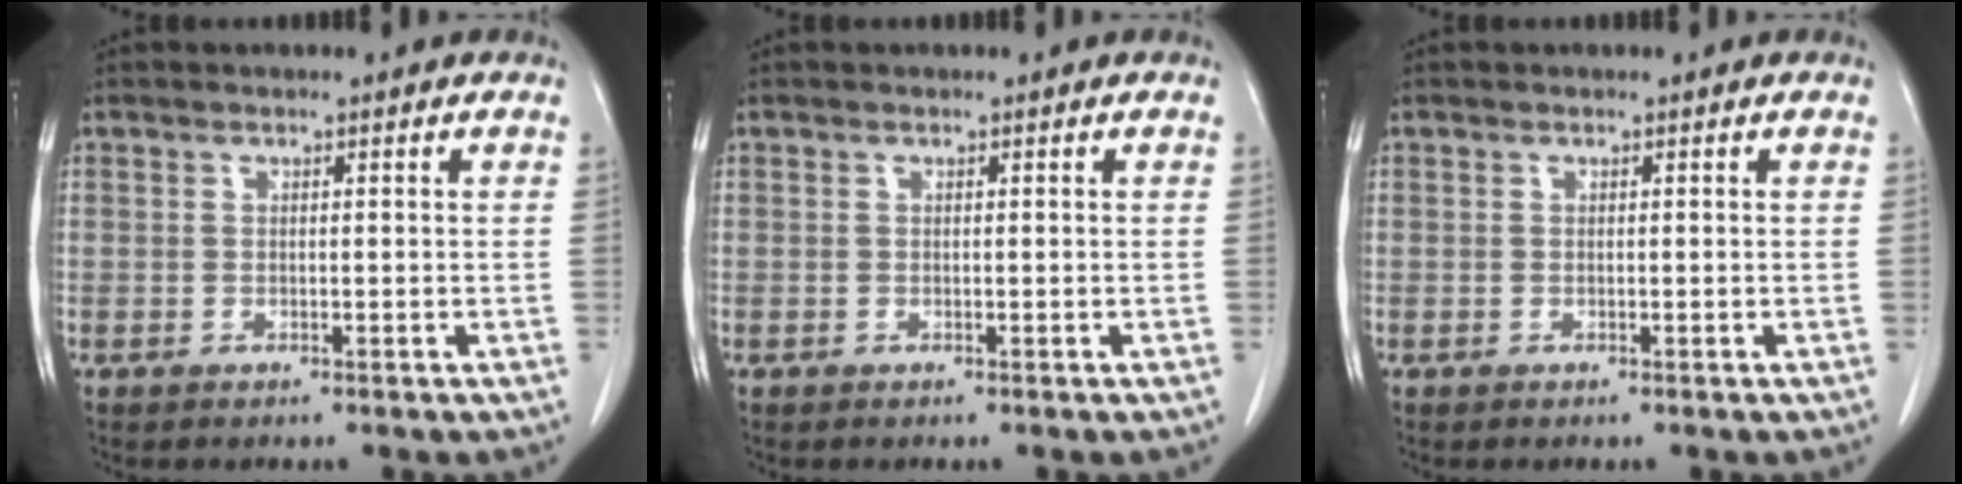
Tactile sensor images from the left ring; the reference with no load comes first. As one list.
[{"total": 0.0}, {"total": 0.0}]